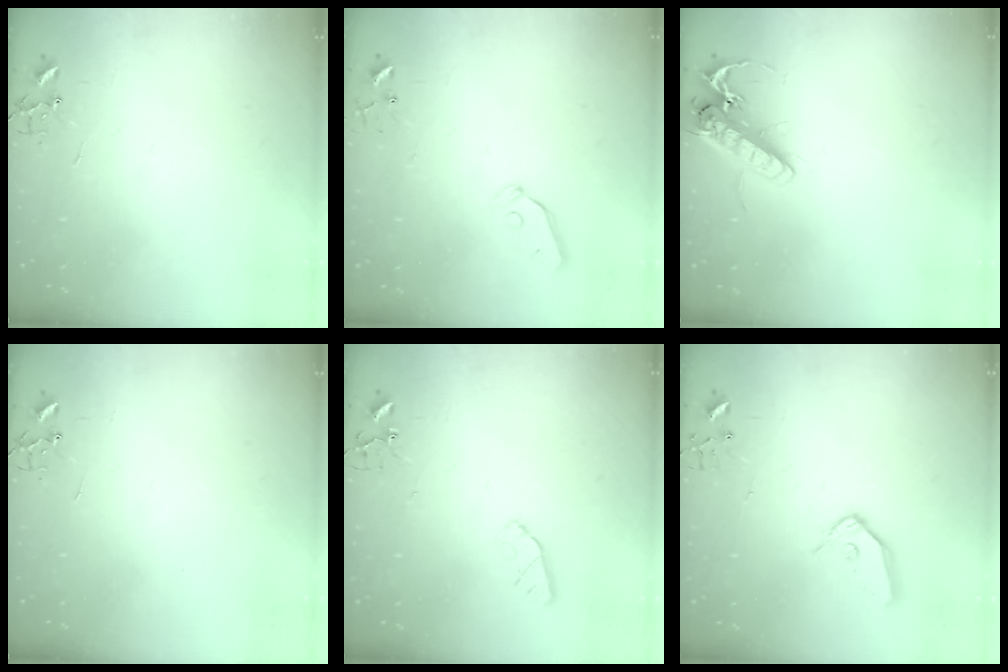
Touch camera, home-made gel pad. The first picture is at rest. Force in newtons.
{"total": 4.9, "press": 4.8, "slide": 0.9}
{"total": 14.6, "press": 14.4, "slide": 2.6}
{"total": 0.0}
{"total": 4.9, "press": 4.8, "slide": 0.6}
{"total": 9.9, "press": 9.8, "slide": 1.2}